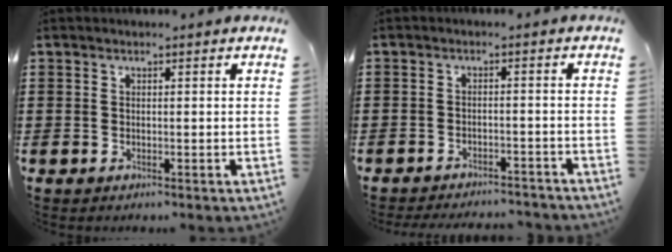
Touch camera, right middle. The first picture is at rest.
{"total": 2.8, "force": [-2.8, 0.1, 0.0], "torque": [-0.006, -0.001, -0.057]}